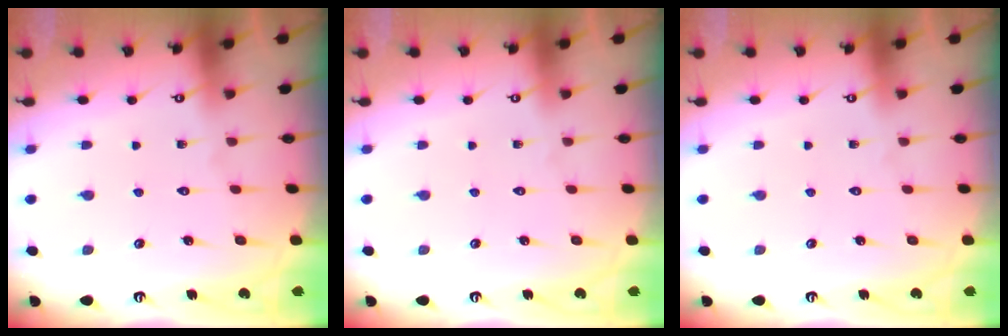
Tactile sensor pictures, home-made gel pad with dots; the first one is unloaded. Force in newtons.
{"total": 0.0}
{"total": 0.0}